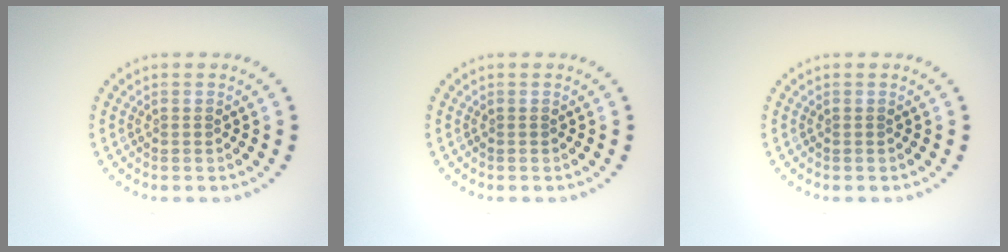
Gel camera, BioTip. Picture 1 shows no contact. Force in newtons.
{"total": 0.0}
{"total": 0.0}